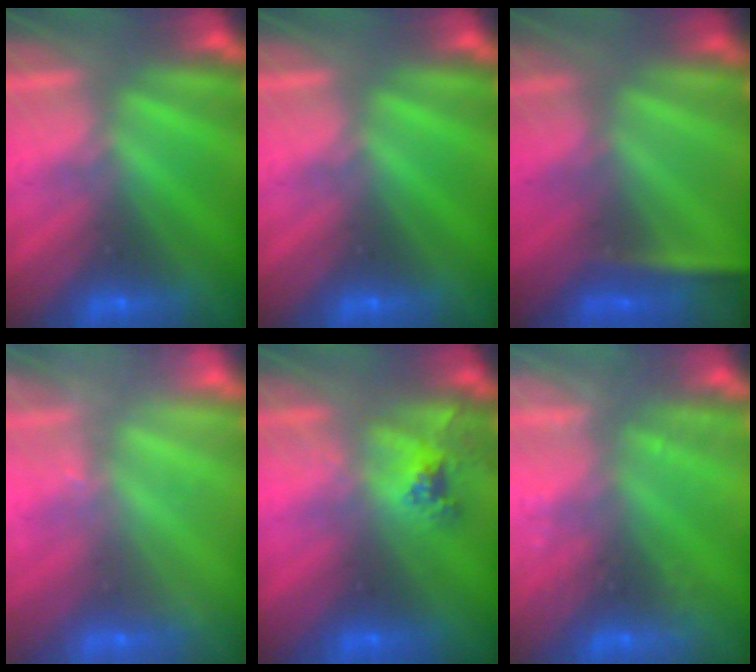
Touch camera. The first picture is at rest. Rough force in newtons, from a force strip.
{"total": 0.0}
{"total": 2.9}
{"total": 2.2}
{"total": 2.5}
{"total": 2.6}